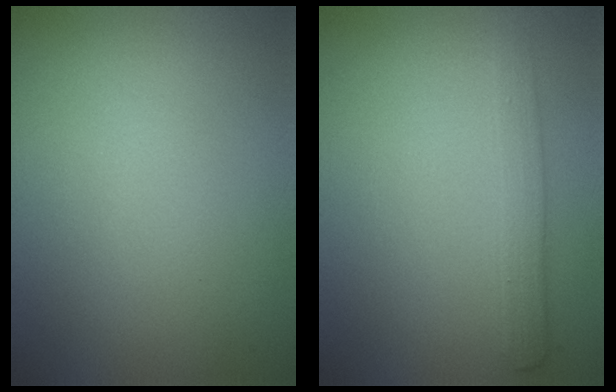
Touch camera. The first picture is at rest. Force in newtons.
{"total": 2.2, "press": 2.2, "slide": 0.2}